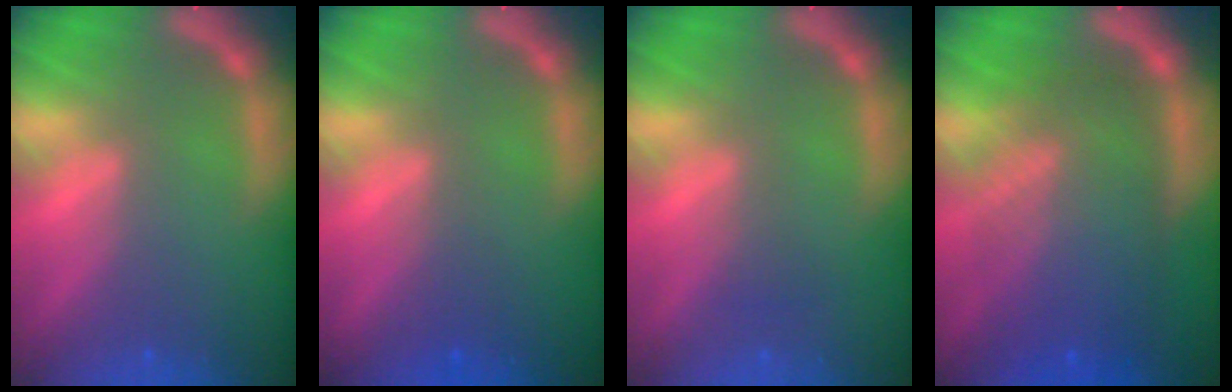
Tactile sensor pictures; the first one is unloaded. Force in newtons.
{"total": 1.5}
{"total": 1.0}
{"total": 10.0}